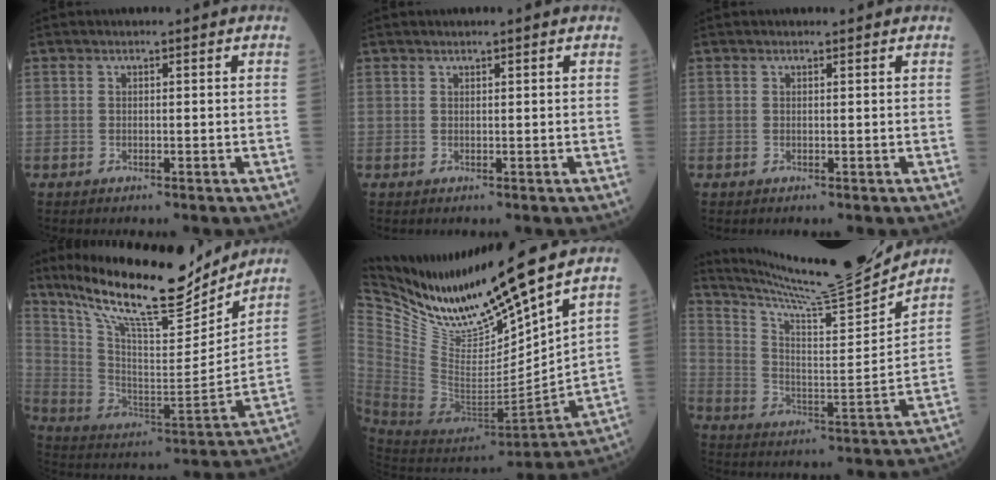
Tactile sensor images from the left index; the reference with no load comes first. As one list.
[{"total": 0.9, "force": [0.8, 0.0, 0.5], "torque": [-0.010, 0.009, 0.016]}, {"total": 0.8, "force": [0.8, 0.0, 0.1], "torque": [-0.007, 0.004, 0.012]}, {"total": 21.2, "force": [18.2, 3.5, 10.3], "torque": [-0.196, -0.014, 0.306]}, {"total": 17.1, "force": [15.1, 0.6, 8.0], "torque": [-0.151, -0.039, 0.296]}, {"total": 17.5, "force": [16.7, -2.0, 4.7], "torque": [-0.104, -0.052, 0.269]}]